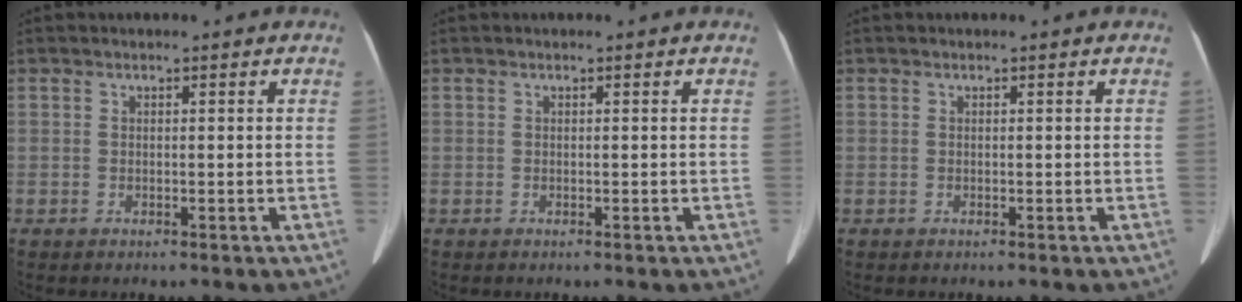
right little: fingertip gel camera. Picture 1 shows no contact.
{"total": 0.0}
{"total": 0.0}